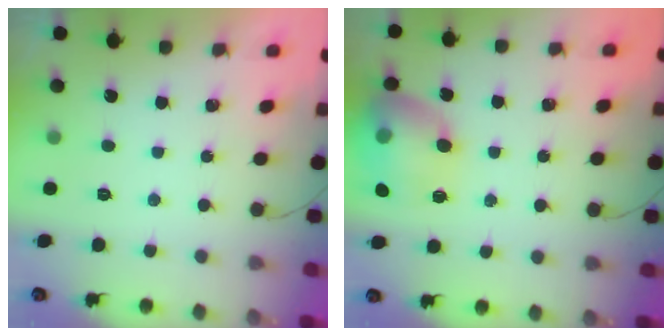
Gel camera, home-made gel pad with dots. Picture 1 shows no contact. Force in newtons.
{"total": 16.8, "press": 16.7, "slide": 1.6}